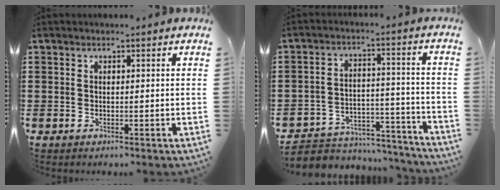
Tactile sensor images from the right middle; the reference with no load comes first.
{"total": 4.7, "force": [-4.4, 1.6, 0.3], "torque": [-0.009, 0.012, -0.091]}